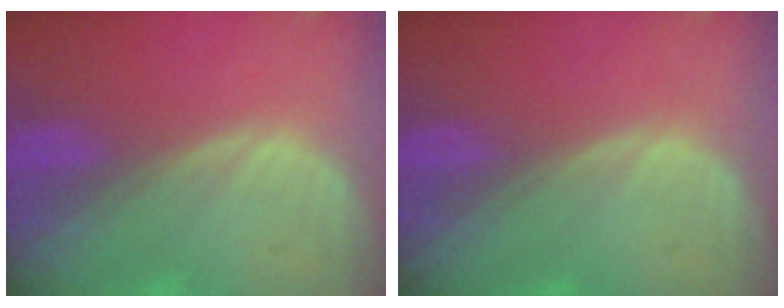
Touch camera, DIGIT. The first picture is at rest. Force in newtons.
{"total": 0.0}